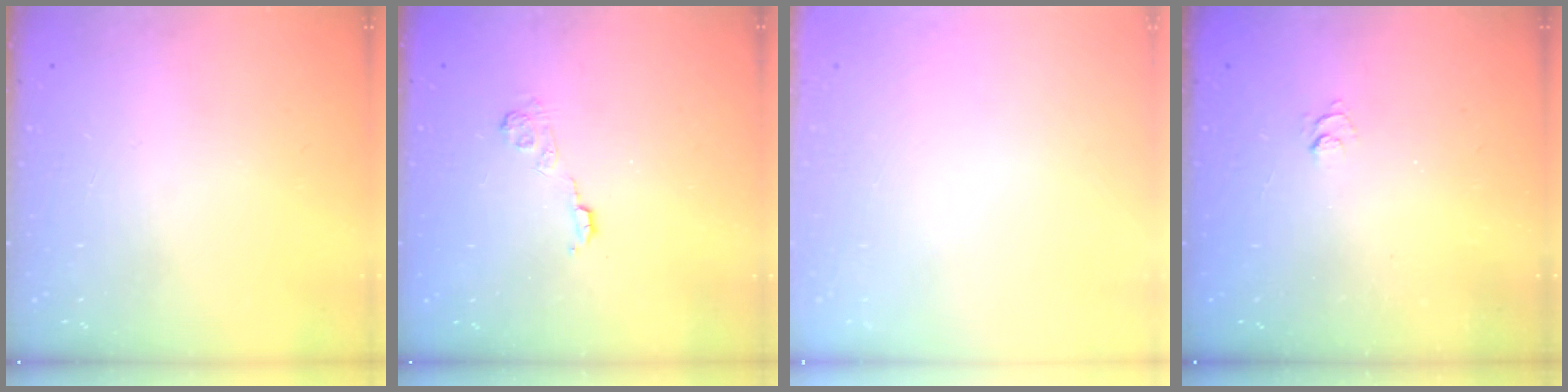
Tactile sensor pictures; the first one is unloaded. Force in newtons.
{"total": 3.6, "press": 3.4, "slide": 1.2}
{"total": 2.7, "press": 2.6, "slide": 0.8}
{"total": 1.9, "press": 1.5, "slide": 1.3}